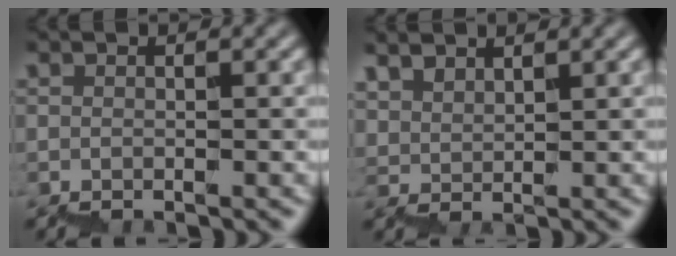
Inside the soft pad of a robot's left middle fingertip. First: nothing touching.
{"total": 2.8, "force": [2.8, 0.3, 0.0], "torque": [0.002, 0.007, 0.057]}